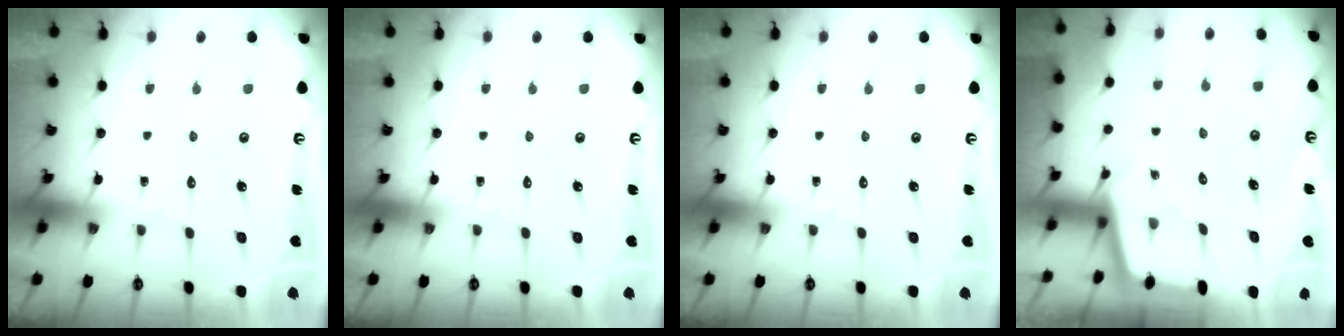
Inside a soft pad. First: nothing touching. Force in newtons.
{"total": 0.0}
{"total": 0.0}
{"total": 2.0, "press": 2.0, "slide": 0.2}